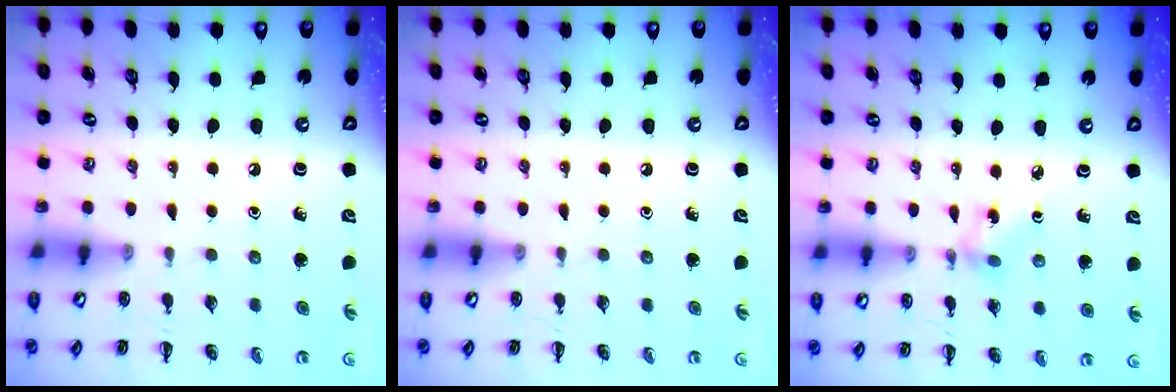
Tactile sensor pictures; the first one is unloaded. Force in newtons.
{"total": 0.0}
{"total": 2.8, "press": 2.8, "slide": 0.7}